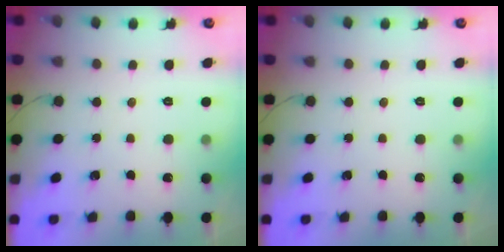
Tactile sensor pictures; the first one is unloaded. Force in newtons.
{"total": 0.0}